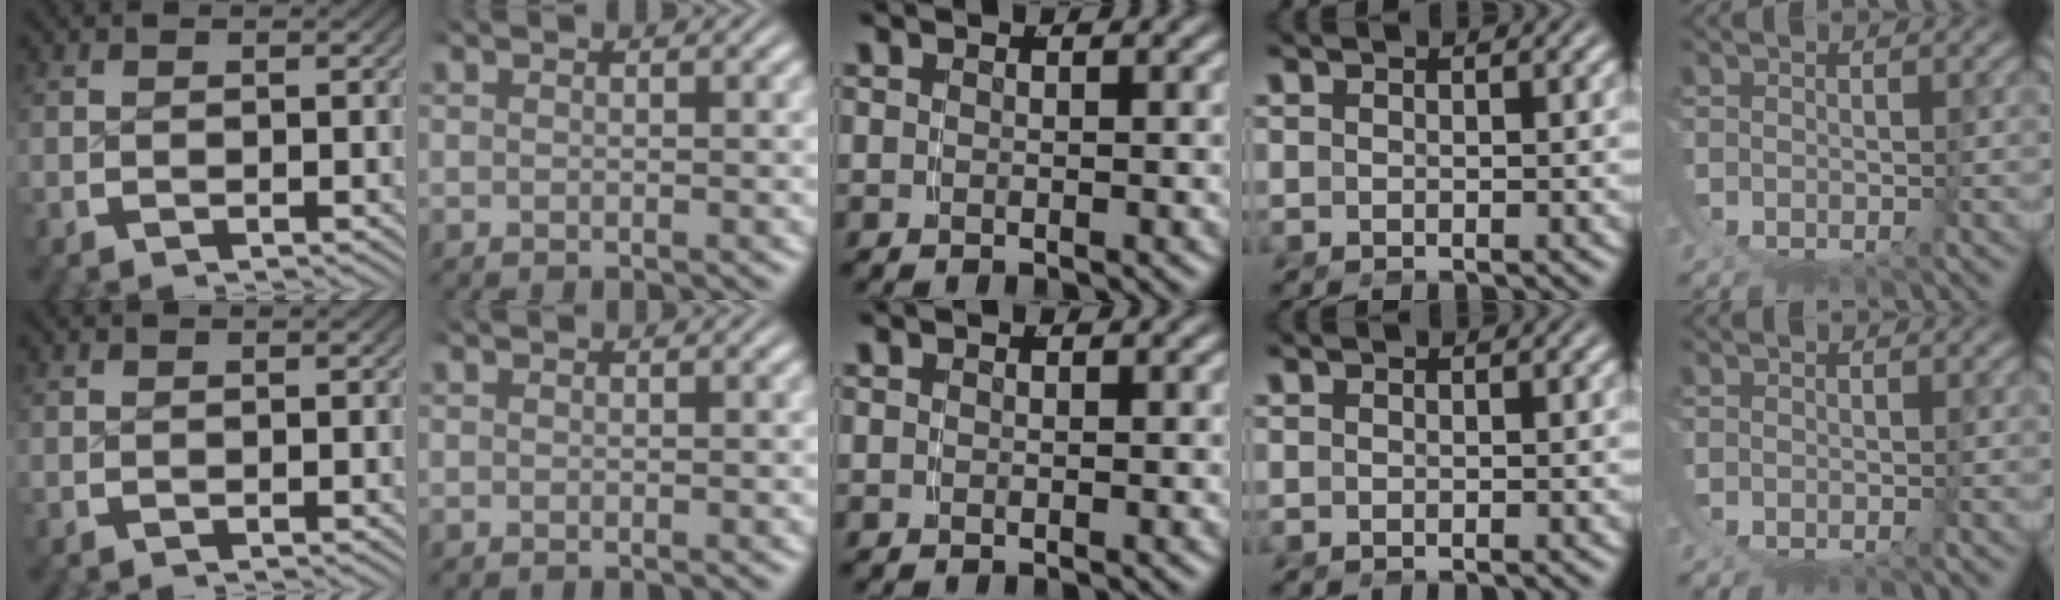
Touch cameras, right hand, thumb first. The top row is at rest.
{}